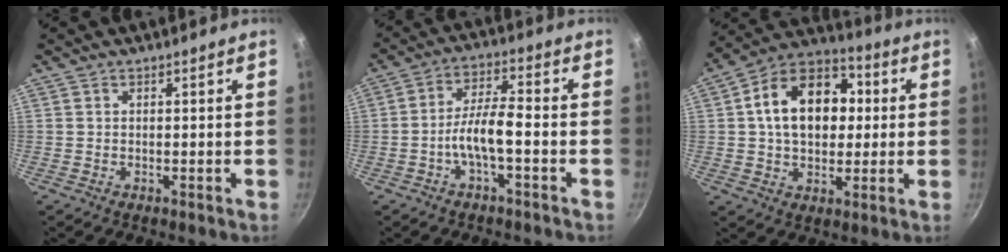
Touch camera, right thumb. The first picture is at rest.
{"total": 7.1, "force": [-2.5, 2.0, 6.3], "torque": [-0.127, 0.034, -0.051]}
{"total": 17.5, "force": [2.4, 12.3, 12.3], "torque": [-0.165, 0.027, 0.023]}